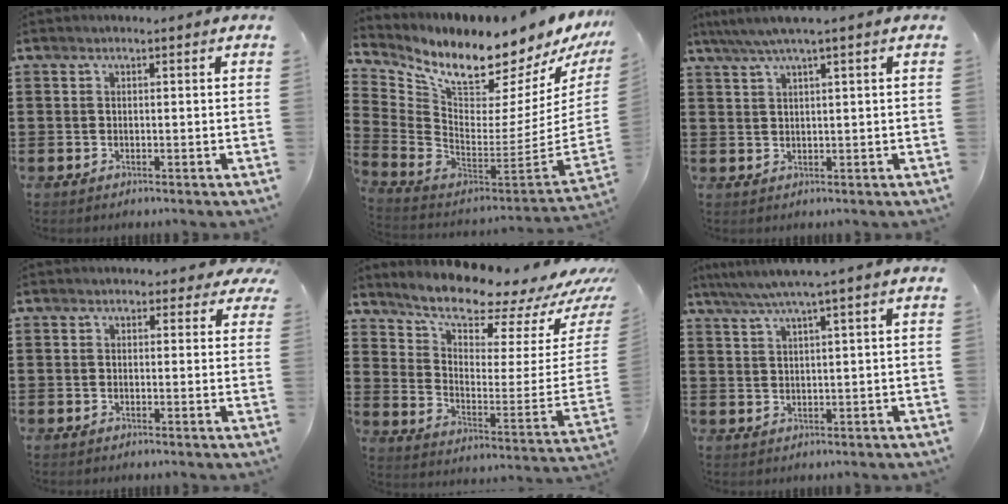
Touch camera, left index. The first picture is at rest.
{"total": 9.5, "force": [8.3, 2.0, 4.0], "torque": [-0.105, -0.085, 0.136]}
{"total": 3.1, "force": [1.8, -0.2, 2.5], "torque": [-0.050, 0.000, 0.031]}
{"total": 1.7, "force": [1.1, 1.1, 0.6], "torque": [-0.003, 0.003, 0.015]}
{"total": 8.8, "force": [8.1, 1.5, 3.1], "torque": [-0.073, -0.086, 0.134]}
{"total": 3.6, "force": [2.2, -0.4, 2.8], "torque": [-0.059, -0.004, 0.036]}